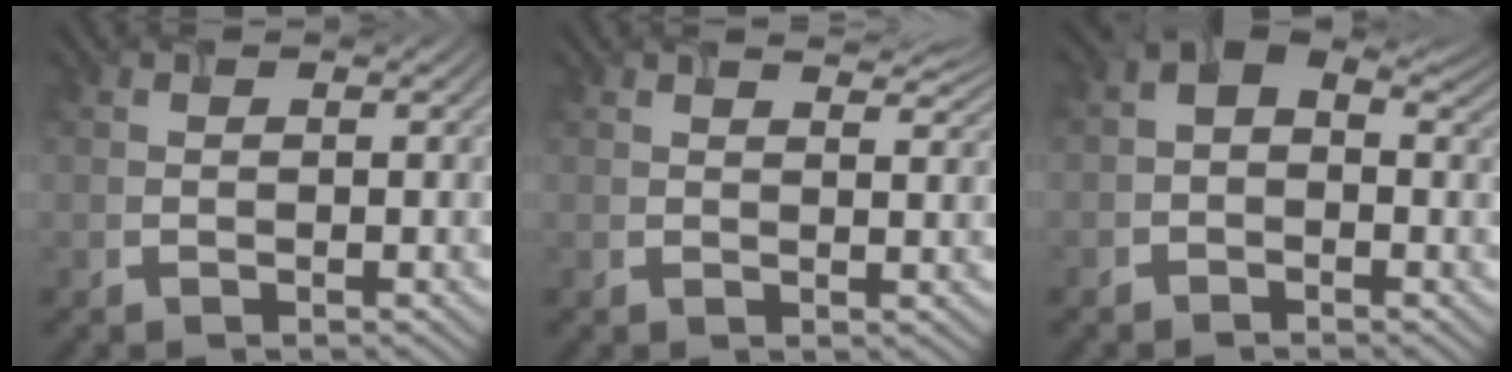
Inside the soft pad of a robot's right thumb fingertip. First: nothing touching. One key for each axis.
{"total": 3.3, "fx": 2.6, "fy": 0.8, "fz": 1.9, "tx": -0.038, "ty": 0.002, "tz": 0.039}
{"total": 4.0, "fx": 0.4, "fy": 2.7, "fz": 2.9, "tx": -0.051, "ty": 0.011, "tz": -0.006}